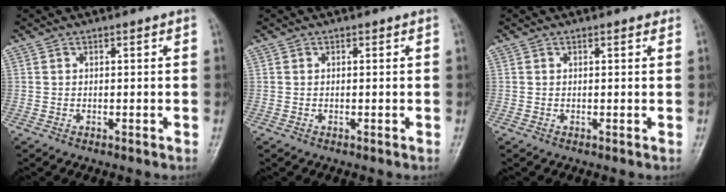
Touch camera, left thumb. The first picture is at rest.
{"total": 0.0}
{"total": 0.8, "force": [0.5, 0.4, 0.5], "torque": [-0.006, -0.002, 0.003]}